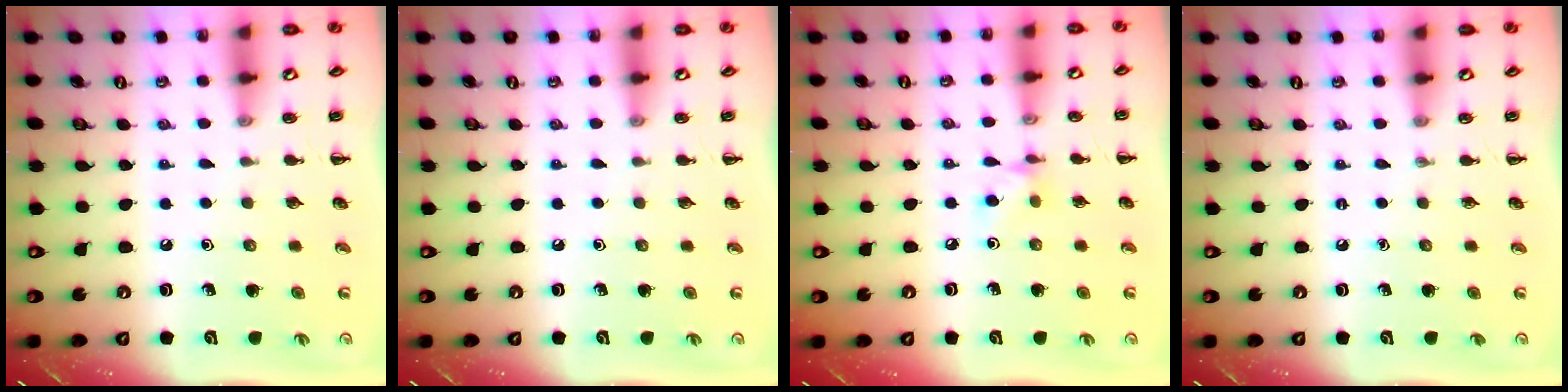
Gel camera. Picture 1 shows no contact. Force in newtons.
{"total": 0.0}
{"total": 5.5, "press": 5.4, "slide": 0.9}
{"total": 0.0}